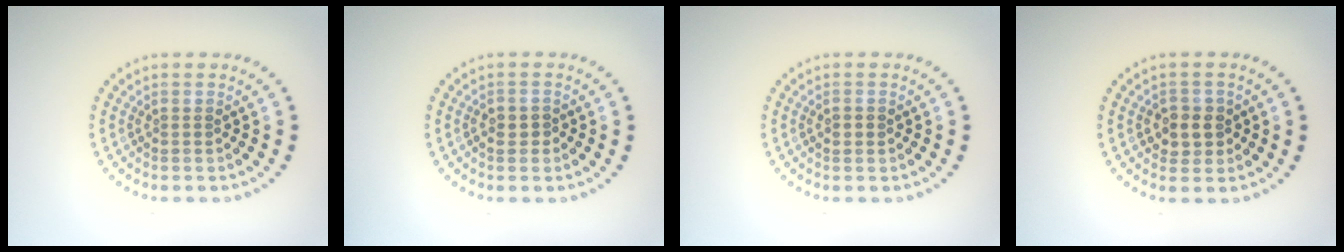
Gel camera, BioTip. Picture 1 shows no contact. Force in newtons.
{"total": 0.9, "press": 0.9, "slide": 0.2}
{"total": 1.2, "press": 1.2, "slide": 0.0}
{"total": 2.5, "press": 2.4, "slide": 0.8}